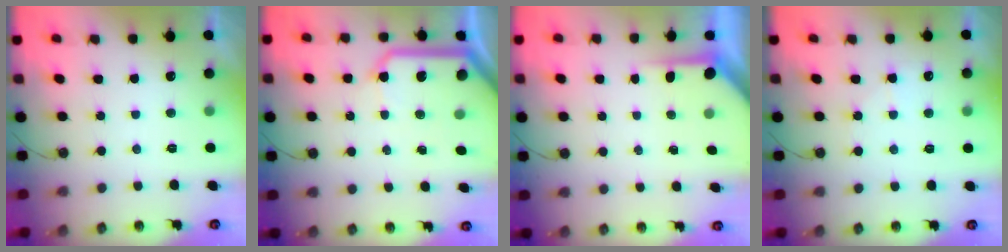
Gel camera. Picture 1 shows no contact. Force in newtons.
{"total": 13.9, "press": 13.8, "slide": 1.3}
{"total": 3.7, "press": 3.6, "slide": 0.4}
{"total": 4.6, "press": 4.6, "slide": 0.5}